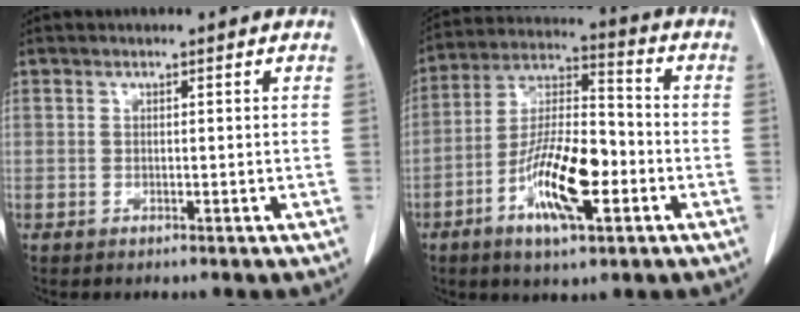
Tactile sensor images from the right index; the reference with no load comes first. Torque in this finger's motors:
{"motor_torque": [1.37, -0.76, 0.40, 0.21]}